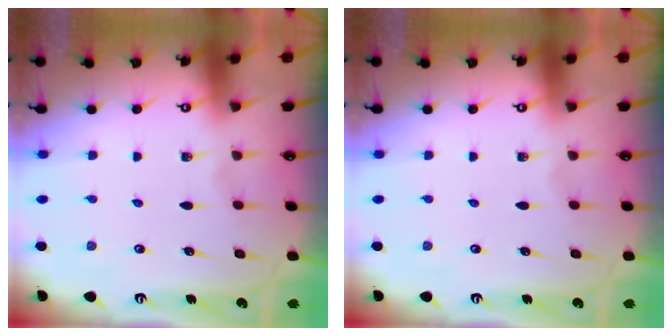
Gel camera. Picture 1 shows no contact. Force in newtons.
{"total": 0.0}